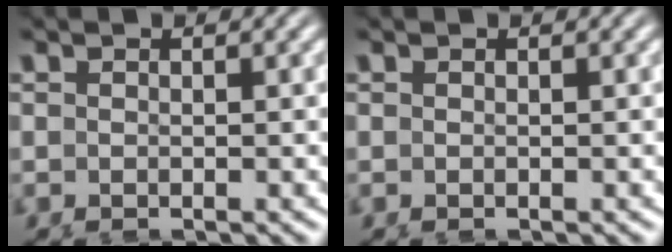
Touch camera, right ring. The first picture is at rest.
{"total": 0.0}